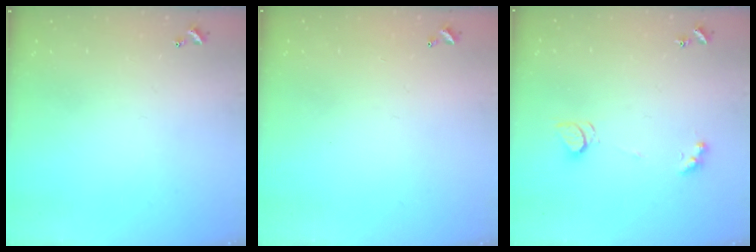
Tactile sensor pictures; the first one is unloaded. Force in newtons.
{"total": 2.9, "press": 2.9, "slide": 0.1}
{"total": 2.2, "press": 2.2, "slide": 0.4}